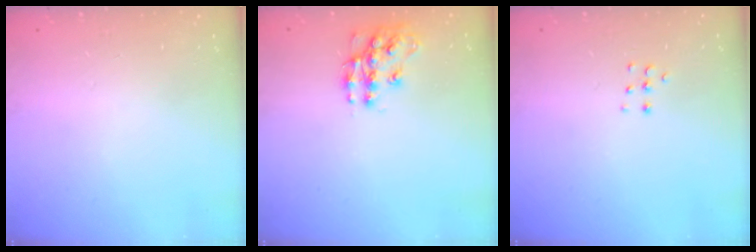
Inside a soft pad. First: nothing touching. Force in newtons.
{"total": 11.9, "press": 11.9, "slide": 0.9}
{"total": 4.1, "press": 4.1, "slide": 0.5}